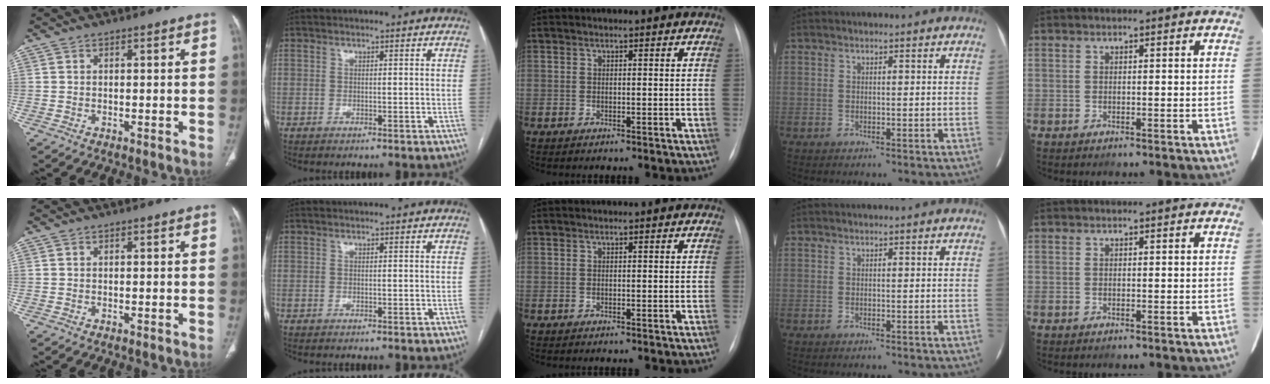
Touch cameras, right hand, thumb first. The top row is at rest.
{}